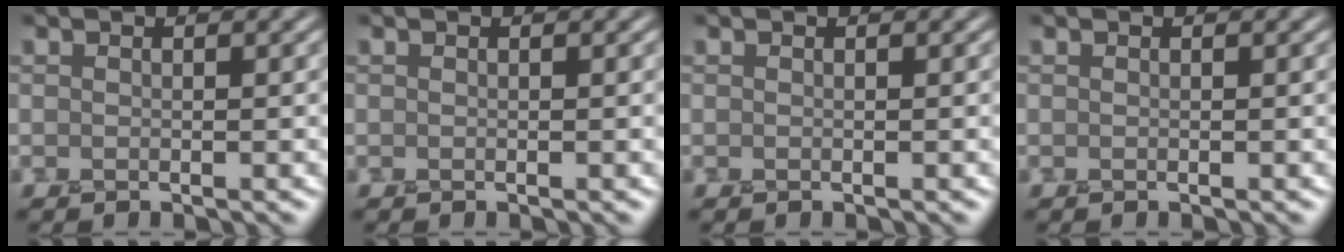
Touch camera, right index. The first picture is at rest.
{"total": 0.0}
{"total": 0.0}
{"total": 0.0}